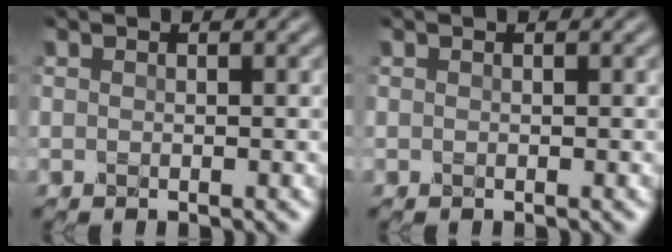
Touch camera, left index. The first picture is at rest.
{"total": 0.0}